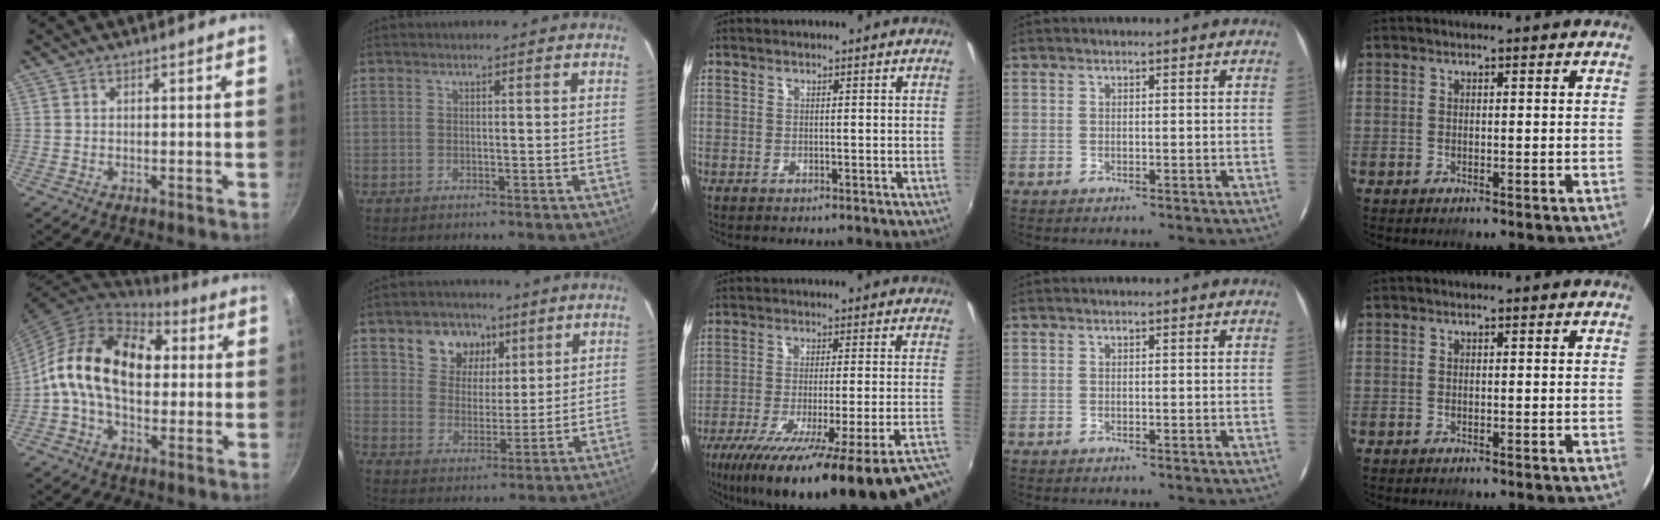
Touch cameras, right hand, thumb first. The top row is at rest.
{"thumb": {"total": 18.3, "force": [1.7, 12.2, 13.5], "torque": [-0.189, 0.031, 0.007]}, "index": {"total": 9.6, "force": [5.1, 7.4, 3.3], "torque": [-0.073, 0.026, 0.092]}, "middle": {"total": 29.9, "force": [-22.4, 2.8, 19.6], "torque": [-0.287, -0.082, -0.318]}}